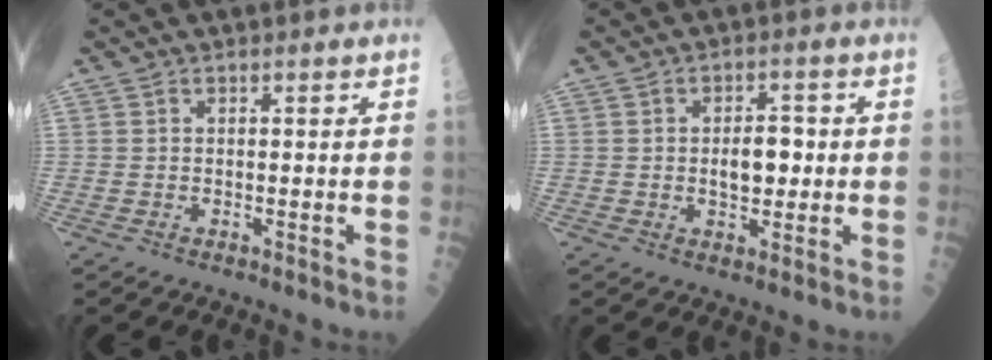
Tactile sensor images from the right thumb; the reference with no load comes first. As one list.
[{"total": 6.0, "force": [0.0, 3.4, 4.9], "torque": [-0.056, 0.005, 0.000]}]